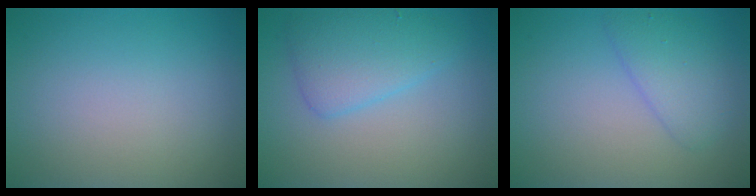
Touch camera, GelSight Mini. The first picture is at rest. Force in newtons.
{"total": 3.7, "press": 3.7, "slide": 0.1}
{"total": 2.7, "press": 2.7, "slide": 0.1}